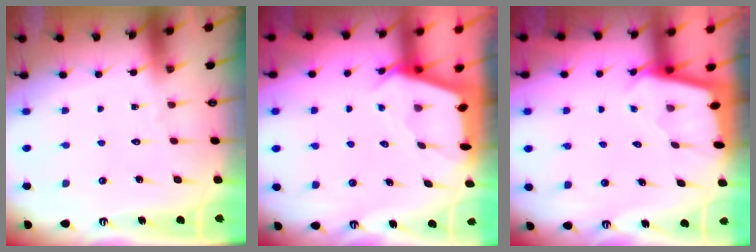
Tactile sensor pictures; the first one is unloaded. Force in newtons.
{"total": 3.5, "press": 3.5, "slide": 0.2}
{"total": 1.9, "press": 1.9, "slide": 0.1}